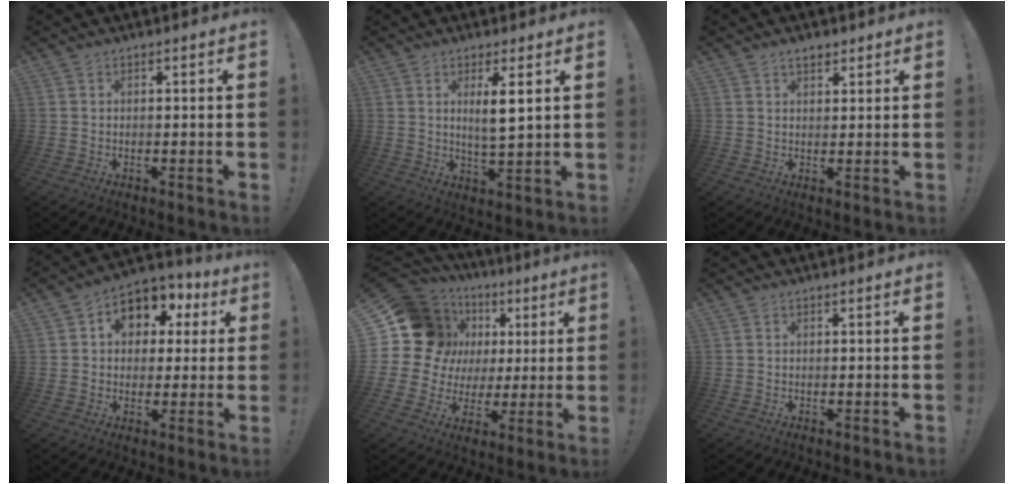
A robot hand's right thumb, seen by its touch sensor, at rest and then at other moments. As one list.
[{"total": 6.1, "force": [2.4, 0.8, 5.5], "torque": [-0.092, -0.013, 0.036]}, {"total": 3.1, "force": [2.3, 1.5, 1.5], "torque": [-0.014, -0.011, 0.038]}, {"total": 9.3, "force": [2.5, 7.8, 4.5], "torque": [-0.055, -0.012, 0.049]}, {"total": 17.5, "force": [5.2, 14.7, 7.8], "torque": [-0.129, -0.036, 0.127]}, {"total": 0.0}]